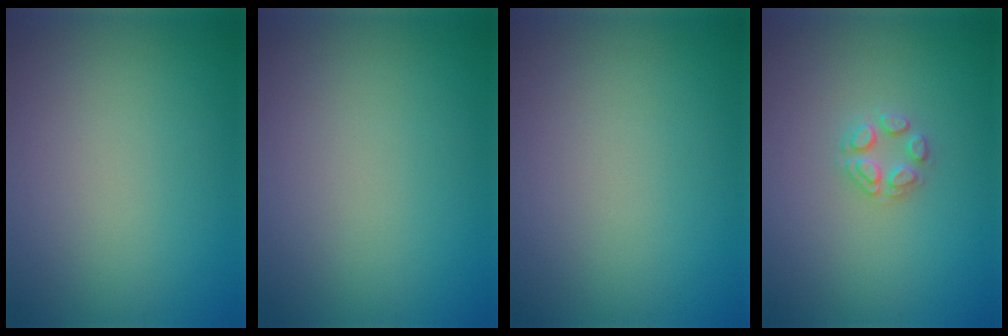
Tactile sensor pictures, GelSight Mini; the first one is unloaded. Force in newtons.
{"total": 0.0}
{"total": 0.0}
{"total": 2.0, "press": 2.0, "slide": 0.1}